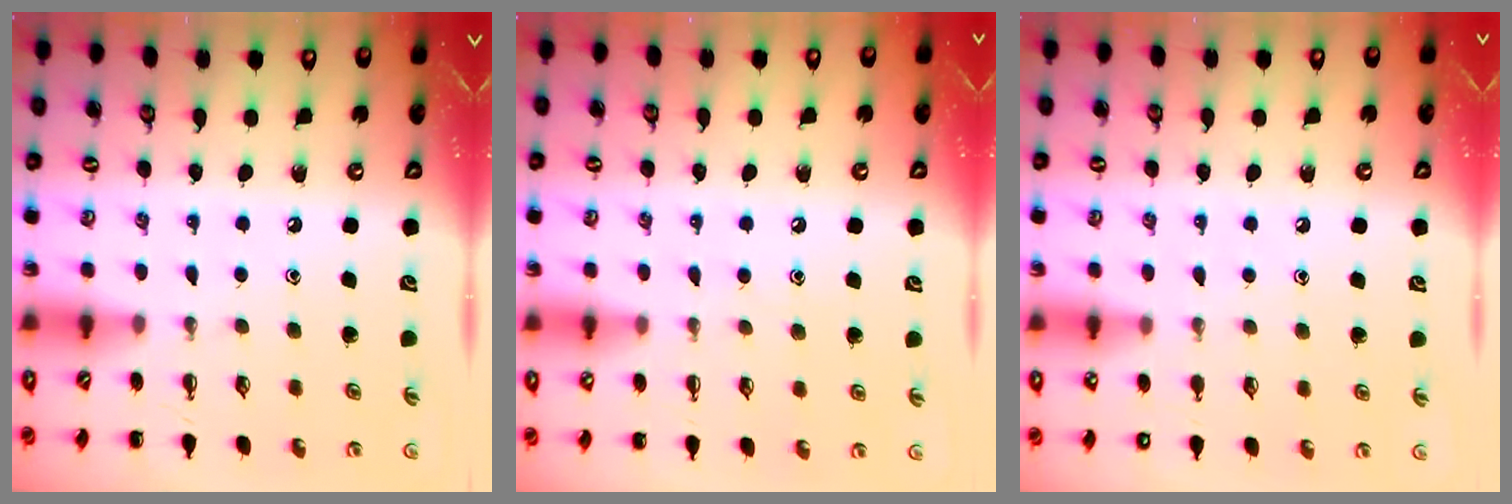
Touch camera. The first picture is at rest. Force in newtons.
{"total": 6.4, "press": 6.2, "slide": 1.4}
{"total": 5.7, "press": 5.4, "slide": 1.9}